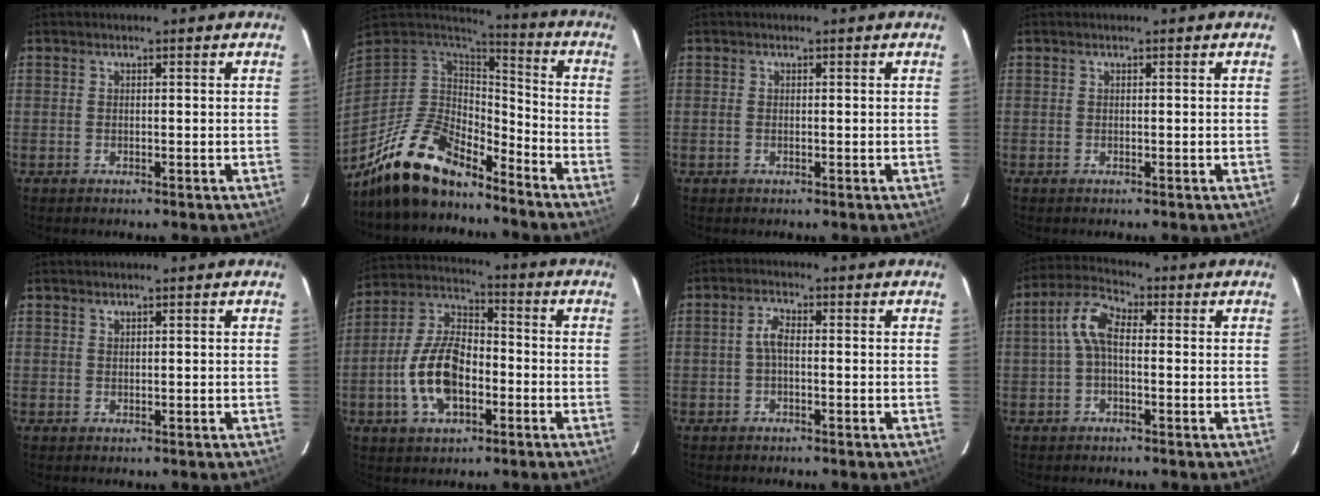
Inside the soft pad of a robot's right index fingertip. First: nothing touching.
{"total": 16.0, "force": [-12.9, 5.3, 7.9], "torque": [-0.166, -0.011, -0.237]}
{"total": 0.5, "force": [-0.1, 0.3, 0.4], "torque": [-0.010, 0.000, -0.004]}
{"total": 0.0}
{"total": 0.5, "force": [0.5, 0.1, 0.1], "torque": [-0.001, 0.001, 0.010]}
{"total": 13.3, "force": [-3.9, 7.2, 10.5], "torque": [-0.217, 0.017, -0.070]}
{"total": 2.4, "force": [-0.4, 1.1, 2.2], "torque": [-0.046, 0.008, -0.008]}
{"total": 6.1, "force": [-0.1, 3.2, 5.3], "torque": [-0.113, 0.024, -0.004]}